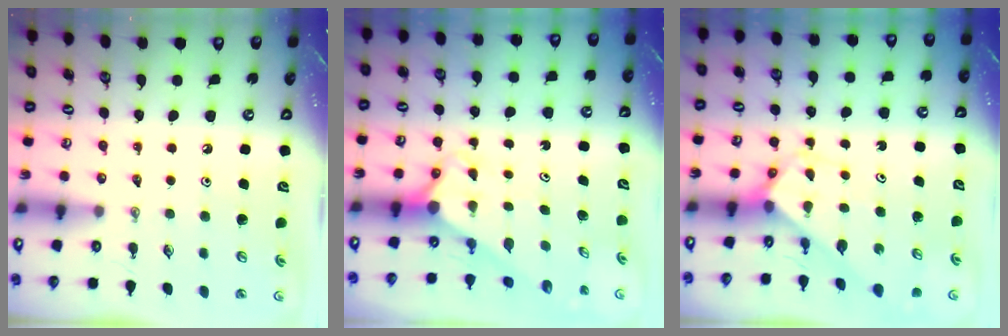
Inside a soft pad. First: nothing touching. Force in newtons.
{"total": 2.7, "press": 2.7, "slide": 0.2}
{"total": 2.7, "press": 2.7, "slide": 0.1}